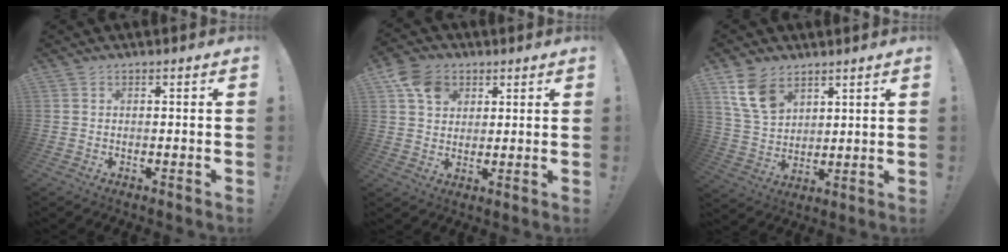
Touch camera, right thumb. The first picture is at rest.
{"total": 9.3, "force": [4.1, 7.3, 4.0], "torque": [-0.058, -0.012, 0.083]}
{"total": 12.1, "force": [7.2, 7.8, 5.9], "torque": [-0.104, -0.028, 0.144]}